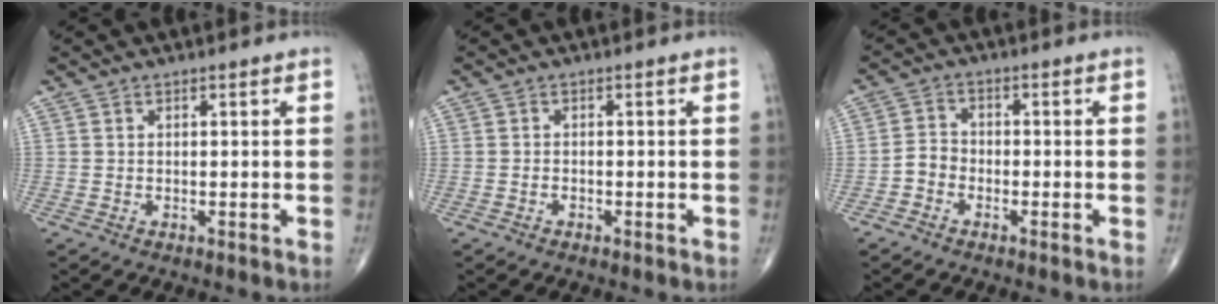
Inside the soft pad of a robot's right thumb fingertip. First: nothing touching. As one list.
[{"total": 0.7, "force": [-0.4, 0.5, 0.3], "torque": [-0.004, 0.002, -0.009]}, {"total": 3.2, "force": [-1.7, 2.4, 1.2], "torque": [-0.012, 0.015, -0.041]}]